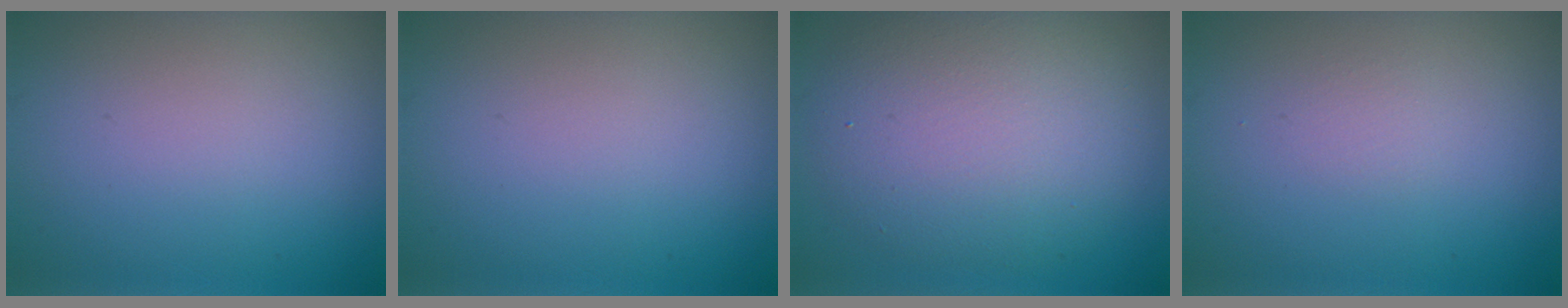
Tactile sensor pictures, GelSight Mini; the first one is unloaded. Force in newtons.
{"total": 0.0}
{"total": 7.8, "press": 7.7, "slide": 0.9}
{"total": 0.0}